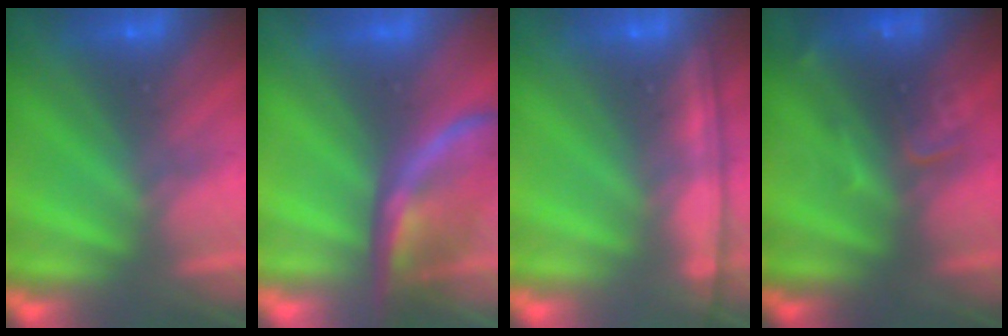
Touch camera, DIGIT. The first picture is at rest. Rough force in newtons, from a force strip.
{"total": 2.3}
{"total": 1.0}
{"total": 4.5}